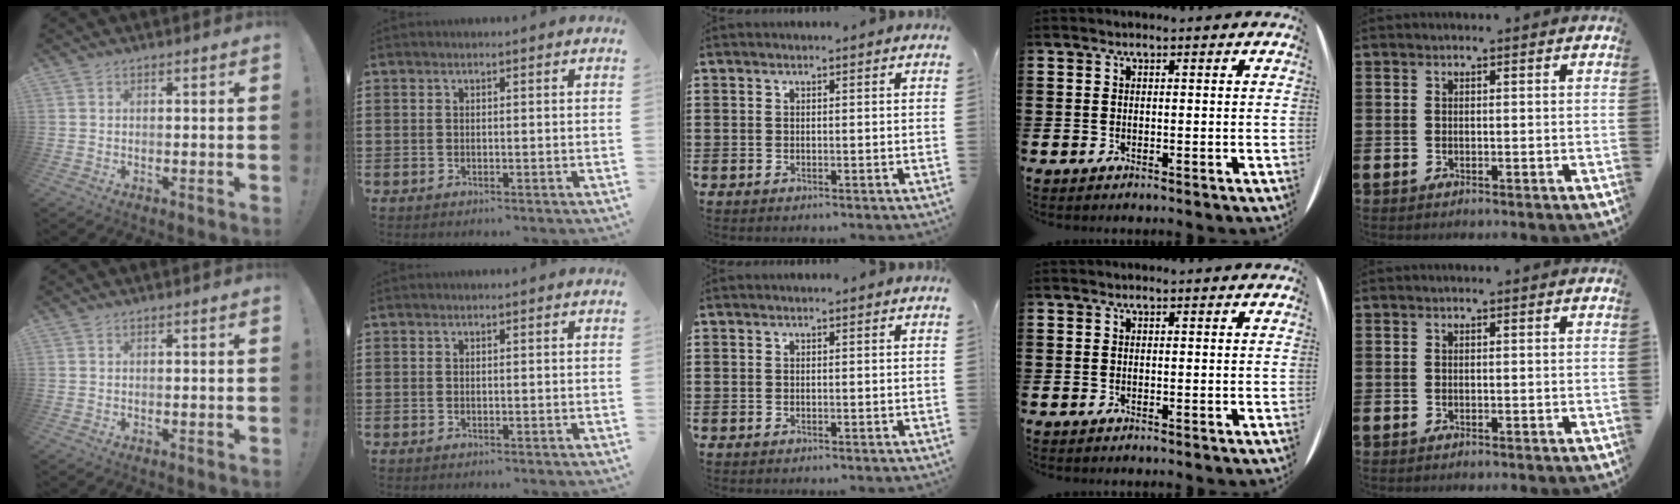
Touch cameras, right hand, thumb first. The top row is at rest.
{}